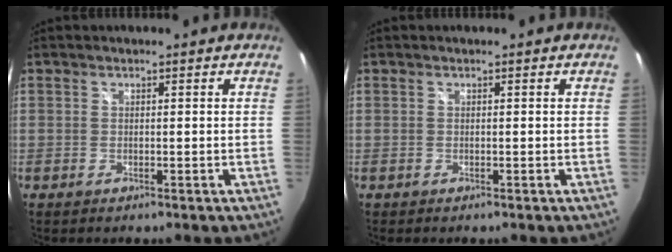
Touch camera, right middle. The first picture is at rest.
{"total": 0.0}